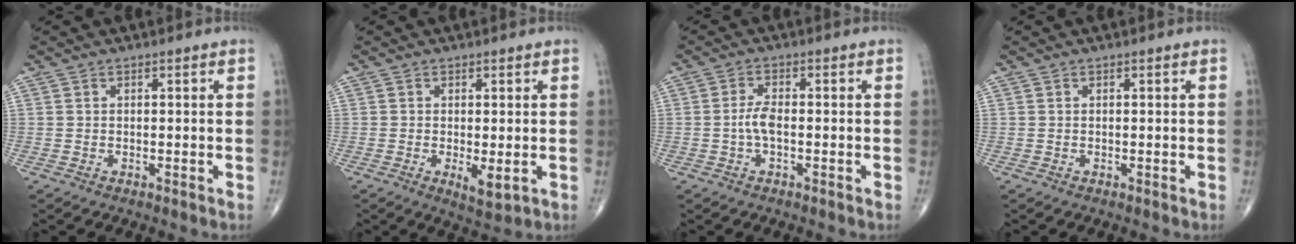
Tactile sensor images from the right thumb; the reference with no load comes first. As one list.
[{"total": 3.7, "force": [-0.7, 1.3, 3.4], "torque": [-0.053, -0.012, -0.008]}, {"total": 3.1, "force": [-0.6, 1.1, 2.8], "torque": [-0.061, 0.007, -0.014]}, {"total": 0.0}]